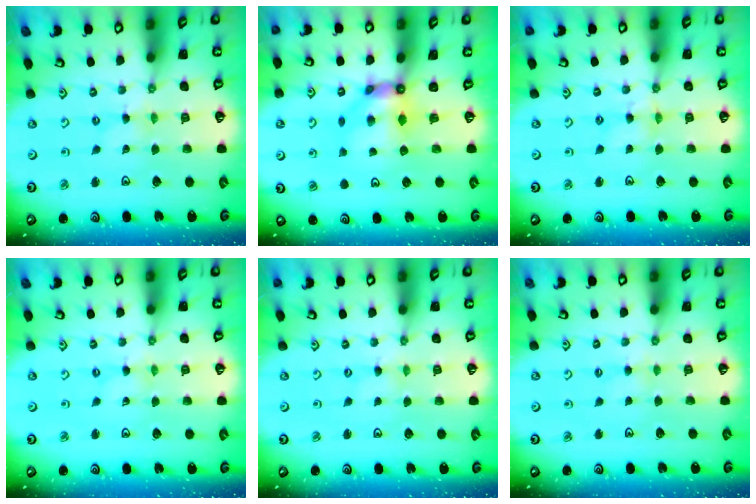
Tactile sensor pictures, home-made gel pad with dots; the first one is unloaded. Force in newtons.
{"total": 8.1, "press": 8.1, "slide": 0.5}
{"total": 3.8, "press": 3.8, "slide": 0.3}
{"total": 0.0}
{"total": 0.0}
{"total": 1.9, "press": 1.8, "slide": 0.4}